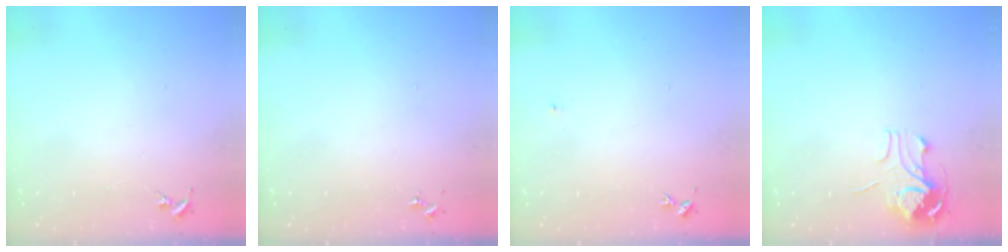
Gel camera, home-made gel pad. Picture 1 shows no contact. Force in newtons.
{"total": 0.0}
{"total": 3.3, "press": 3.3, "slide": 0.4}
{"total": 9.2, "press": 9.2, "slide": 0.7}